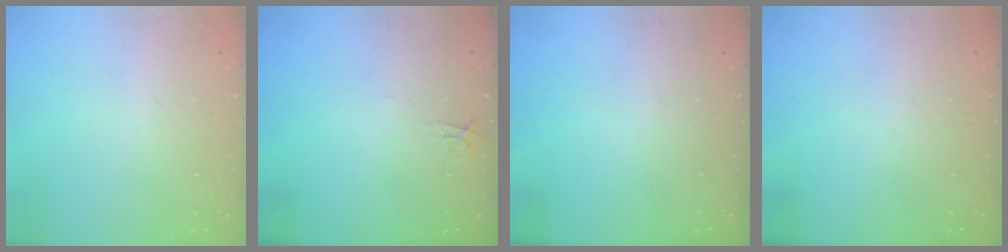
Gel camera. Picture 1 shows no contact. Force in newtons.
{"total": 2.9, "press": 2.9, "slide": 0.3}
{"total": 0.0}
{"total": 0.0}